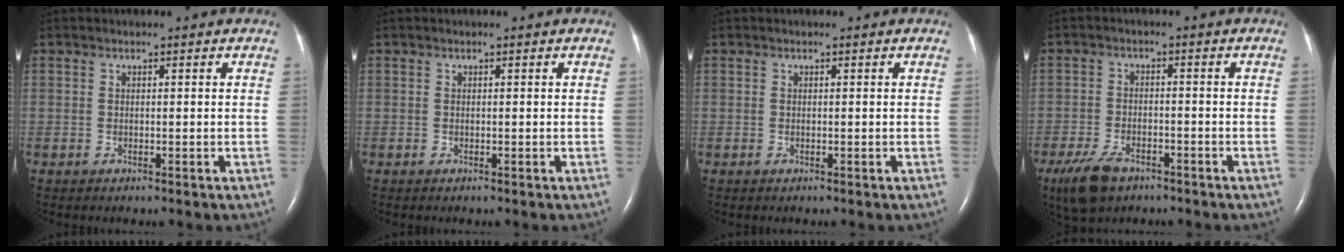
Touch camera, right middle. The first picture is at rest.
{"total": 0.0}
{"total": 0.0}
{"total": 6.8, "force": [-4.6, 3.2, 3.7], "torque": [-0.084, -0.008, -0.079]}